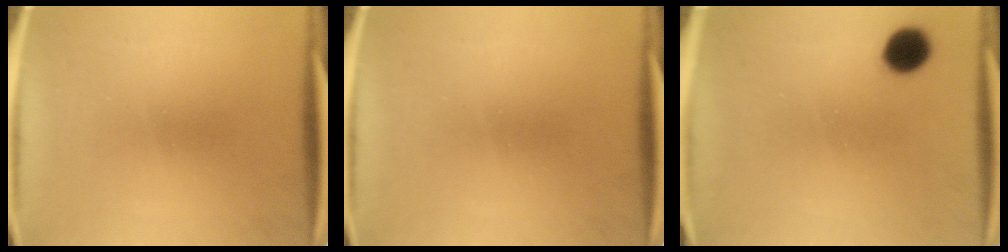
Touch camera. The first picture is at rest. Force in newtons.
{"total": 0.0}
{"total": 6.1}